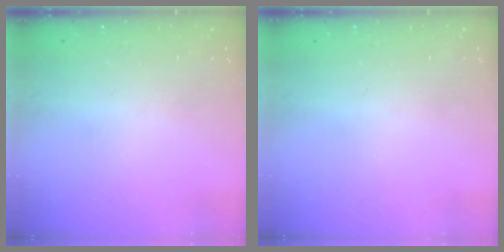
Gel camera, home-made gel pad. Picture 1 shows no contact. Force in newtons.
{"total": 0.0}